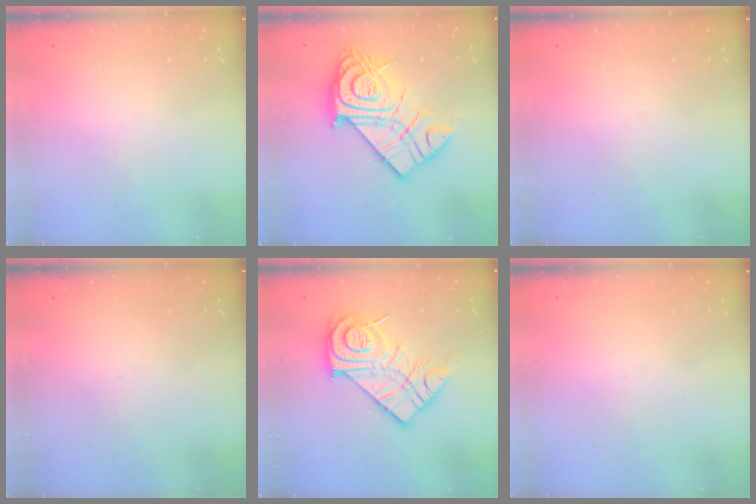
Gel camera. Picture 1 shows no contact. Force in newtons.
{"total": 24.3, "press": 24.1, "slide": 2.4}
{"total": 0.0}
{"total": 0.0}
{"total": 17.8, "press": 17.8, "slide": 1.2}
{"total": 3.5, "press": 3.4, "slide": 0.4}